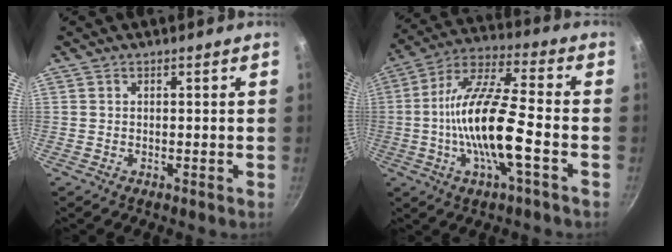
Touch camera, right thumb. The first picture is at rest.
{"total": 16.5, "force": [-3.5, 4.2, 15.6], "torque": [-0.295, 0.034, -0.077]}